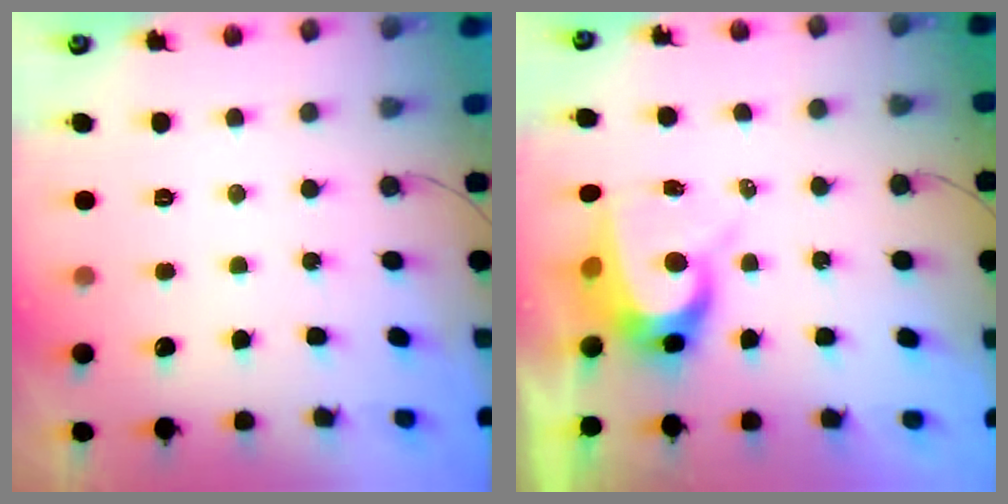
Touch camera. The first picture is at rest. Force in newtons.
{"total": 8.6, "press": 8.6, "slide": 0.8}